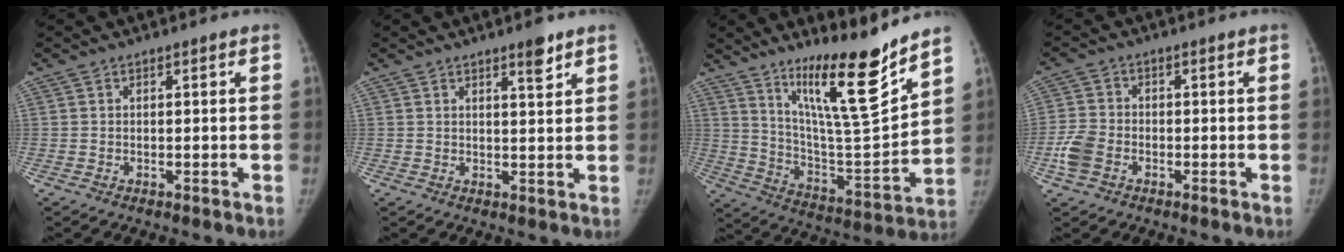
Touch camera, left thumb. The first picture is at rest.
{"total": 3.6, "force": [2.5, 0.8, 2.4], "torque": [-0.029, -0.017, 0.037]}
{"total": 19.0, "force": [13.6, 2.2, 13.0], "torque": [-0.177, -0.103, 0.239]}
{"total": 5.4, "force": [-2.2, 3.8, 3.2], "torque": [-0.072, 0.009, -0.047]}